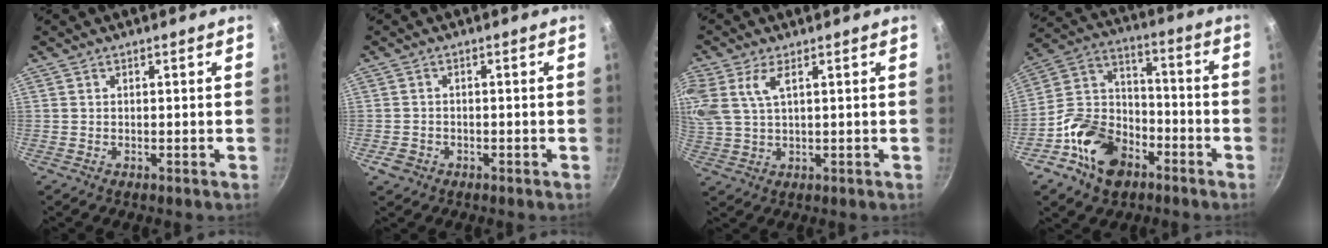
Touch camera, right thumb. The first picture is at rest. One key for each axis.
{"total": 2.6, "fx": -1.2, "fy": 2.1, "fz": 1.0, "tx": -0.018, "ty": 0.012, "tz": -0.016}
{"total": 9.6, "fx": 4.2, "fy": 5.1, "fz": 7.1, "tx": -0.155, "ty": 0.007, "tz": 0.087}
{"total": 16.3, "fx": -8.3, "fy": 11.2, "fz": 8.4, "tx": -0.131, "ty": 0.064, "tz": -0.161}